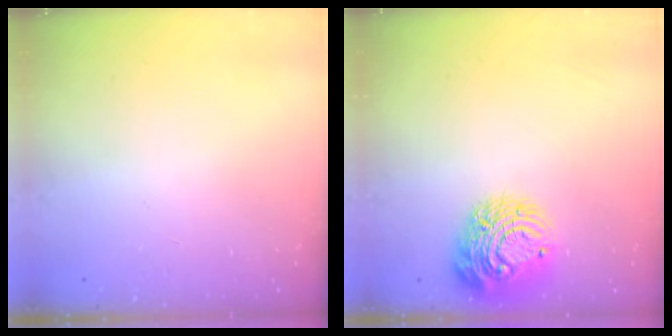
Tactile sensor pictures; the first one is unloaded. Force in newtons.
{"total": 11.9, "press": 11.8, "slide": 1.1}